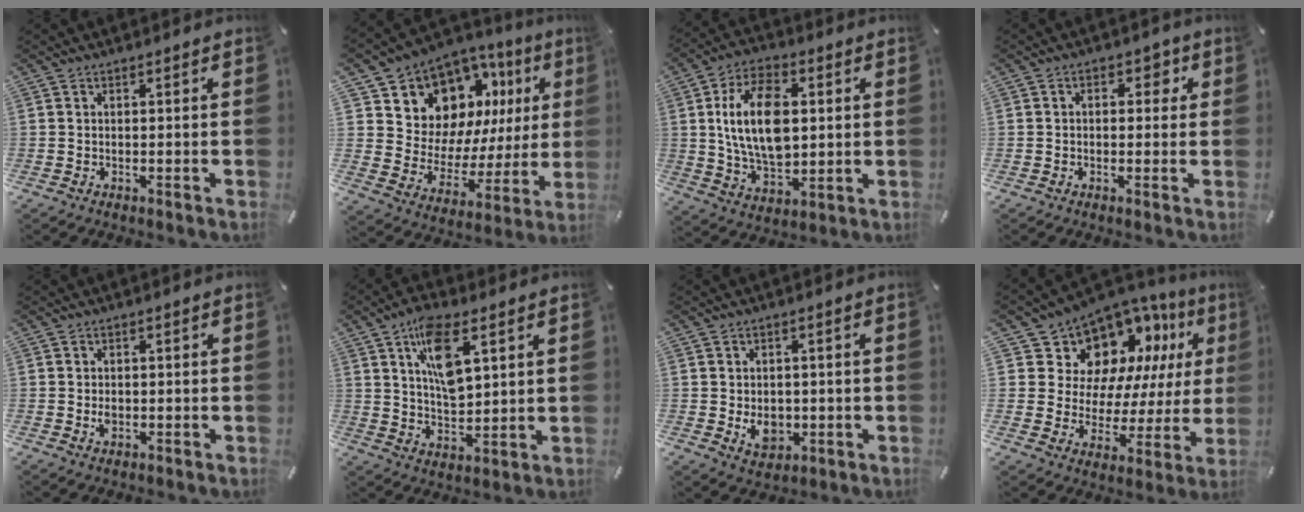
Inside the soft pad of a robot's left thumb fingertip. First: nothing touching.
{"total": 12.9, "force": [8.7, 8.9, 3.4], "torque": [-0.054, -0.095, 0.163]}
{"total": 16.6, "force": [2.4, 10.4, 12.7], "torque": [-0.259, 0.004, 0.040]}
{"total": 3.0, "force": [0.0, 2.2, 2.0], "torque": [-0.018, 0.003, -0.011]}
{"total": 1.5, "force": [-0.1, 1.2, 0.9], "torque": [-0.011, 0.000, -0.003]}
{"total": 11.9, "force": [5.9, 5.7, 8.6], "torque": [-0.154, -0.016, 0.103]}
{"total": 5.7, "force": [-0.7, 4.6, 3.3], "torque": [-0.047, -0.007, -0.014]}
{"total": 12.8, "force": [8.1, 9.1, 4.0], "torque": [-0.073, -0.082, 0.149]}